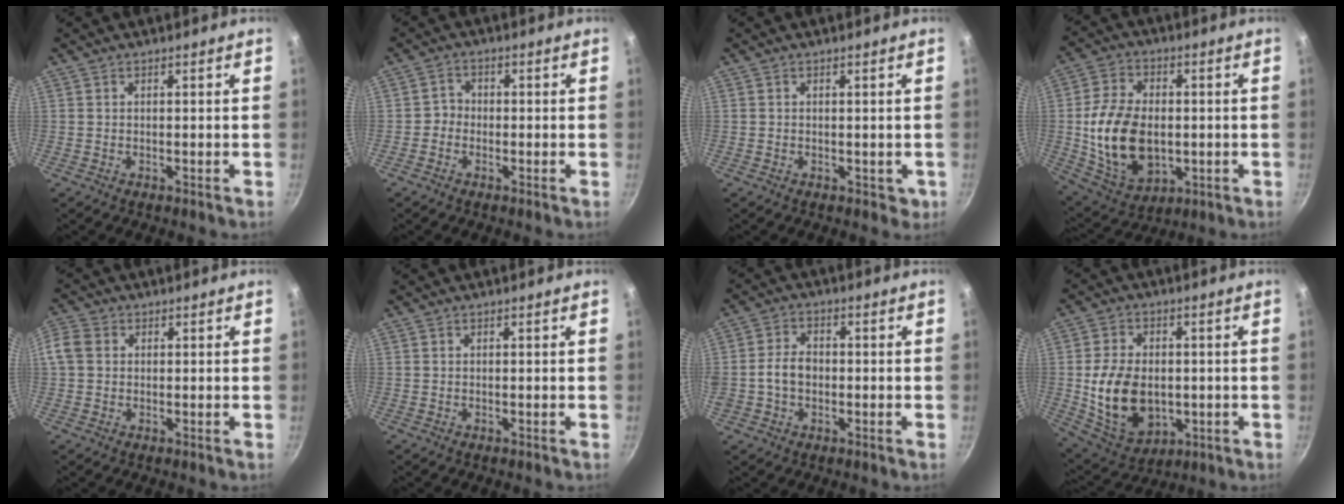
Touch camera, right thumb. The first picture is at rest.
{"total": 2.4, "force": [-1.0, 2.1, 0.6], "torque": [0.007, 0.014, -0.024]}
{"total": 1.8, "force": [-0.2, 1.5, 1.0], "torque": [-0.006, -0.001, -0.001]}
{"total": 17.0, "force": [-1.1, 11.4, 12.6], "torque": [-0.216, 0.001, -0.006]}
{"total": 4.4, "force": [0.5, 3.7, 2.4], "torque": [-0.046, 0.007, -0.002]}
{"total": 0.0}
{"total": 5.6, "force": [-0.9, 4.2, 3.6], "torque": [-0.051, 0.019, -0.020]}
{"total": 14.9, "force": [-1.1, 10.4, 10.6], "torque": [-0.174, -0.005, -0.002]}